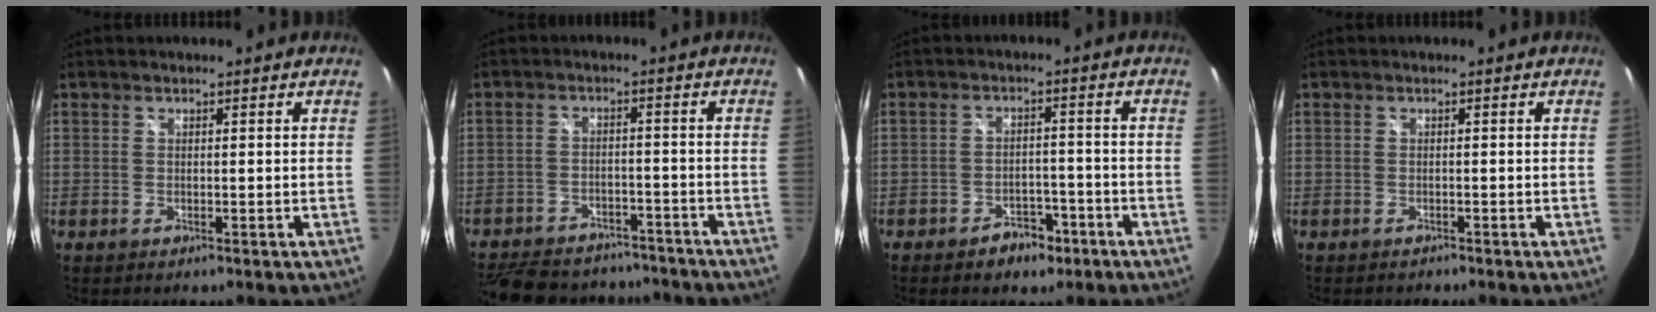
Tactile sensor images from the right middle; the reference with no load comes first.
{"total": 21.4, "force": [-17.7, 9.1, 7.9], "torque": [-0.189, 0.017, -0.238]}
{"total": 5.5, "force": [-3.8, 3.3, 2.2], "torque": [-0.050, 0.009, -0.046]}
{"total": 1.0, "force": [-0.9, 0.3, 0.1], "torque": [-0.004, -0.004, -0.015]}